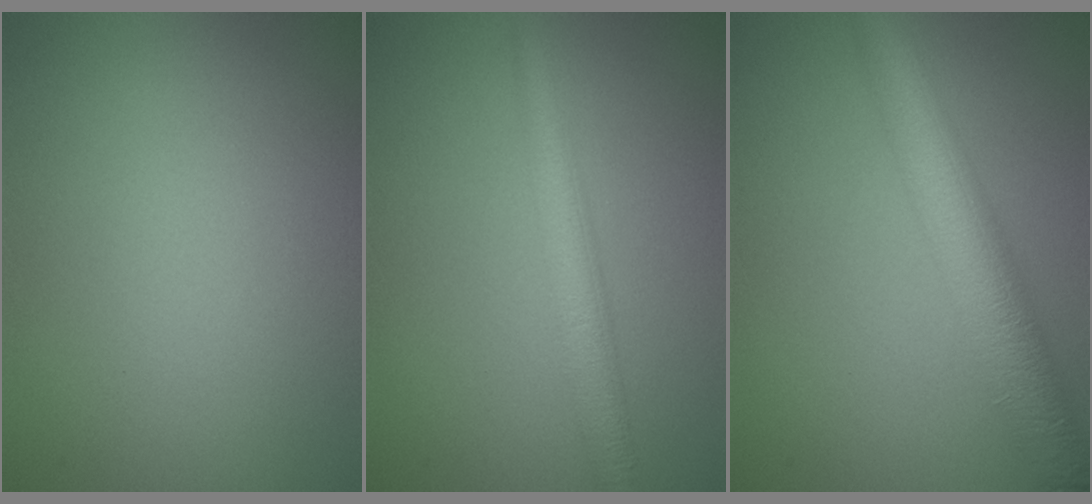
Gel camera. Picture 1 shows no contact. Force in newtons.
{"total": 3.8, "press": 3.8, "slide": 0.1}
{"total": 6.9, "press": 6.9, "slide": 0.2}